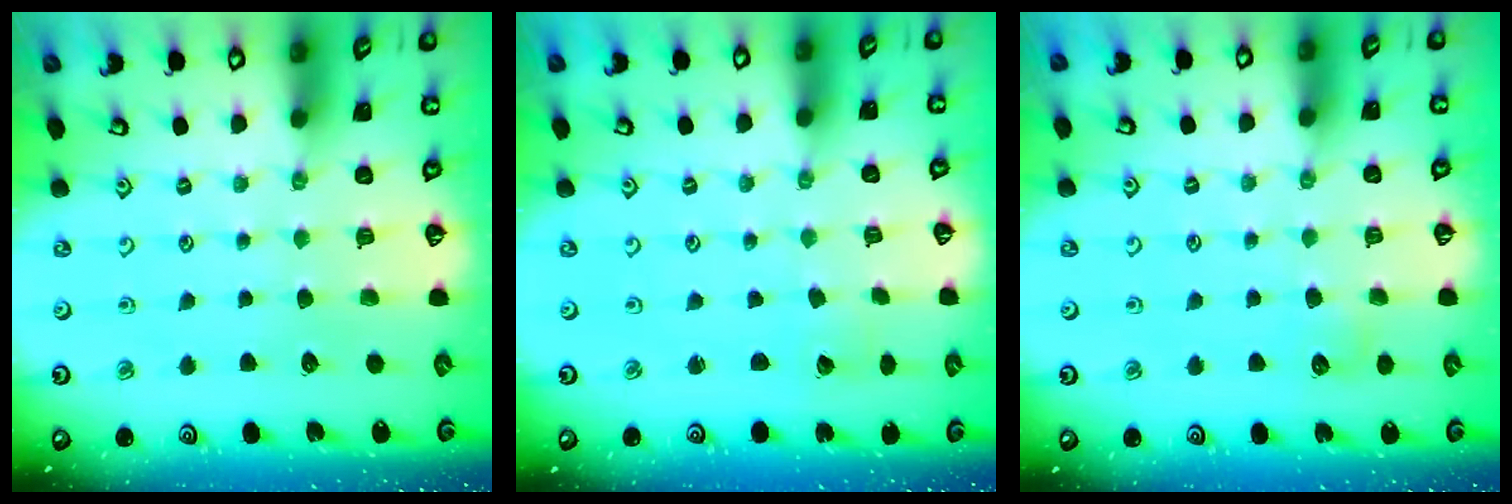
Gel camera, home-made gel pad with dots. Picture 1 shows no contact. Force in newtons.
{"total": 0.0}
{"total": 5.3, "press": 5.3, "slide": 0.6}